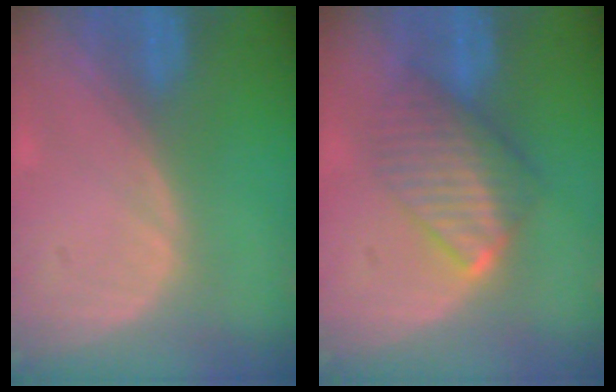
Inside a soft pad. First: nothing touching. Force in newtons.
{"total": 6.5, "press": 6.4, "slide": 0.9}